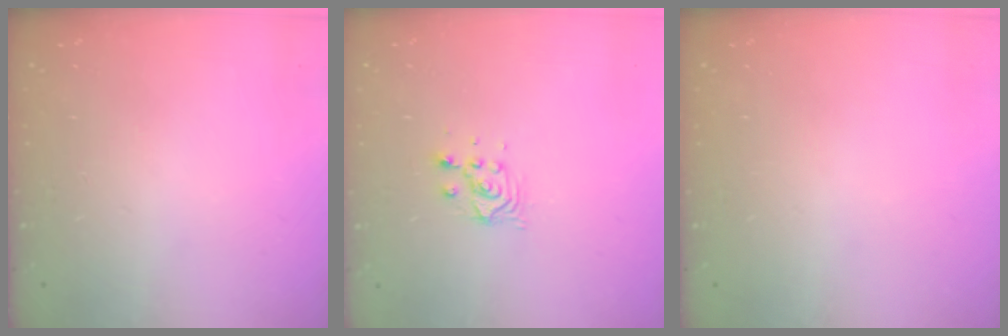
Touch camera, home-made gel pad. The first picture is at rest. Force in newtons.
{"total": 4.4, "press": 4.4, "slide": 0.2}
{"total": 0.0}